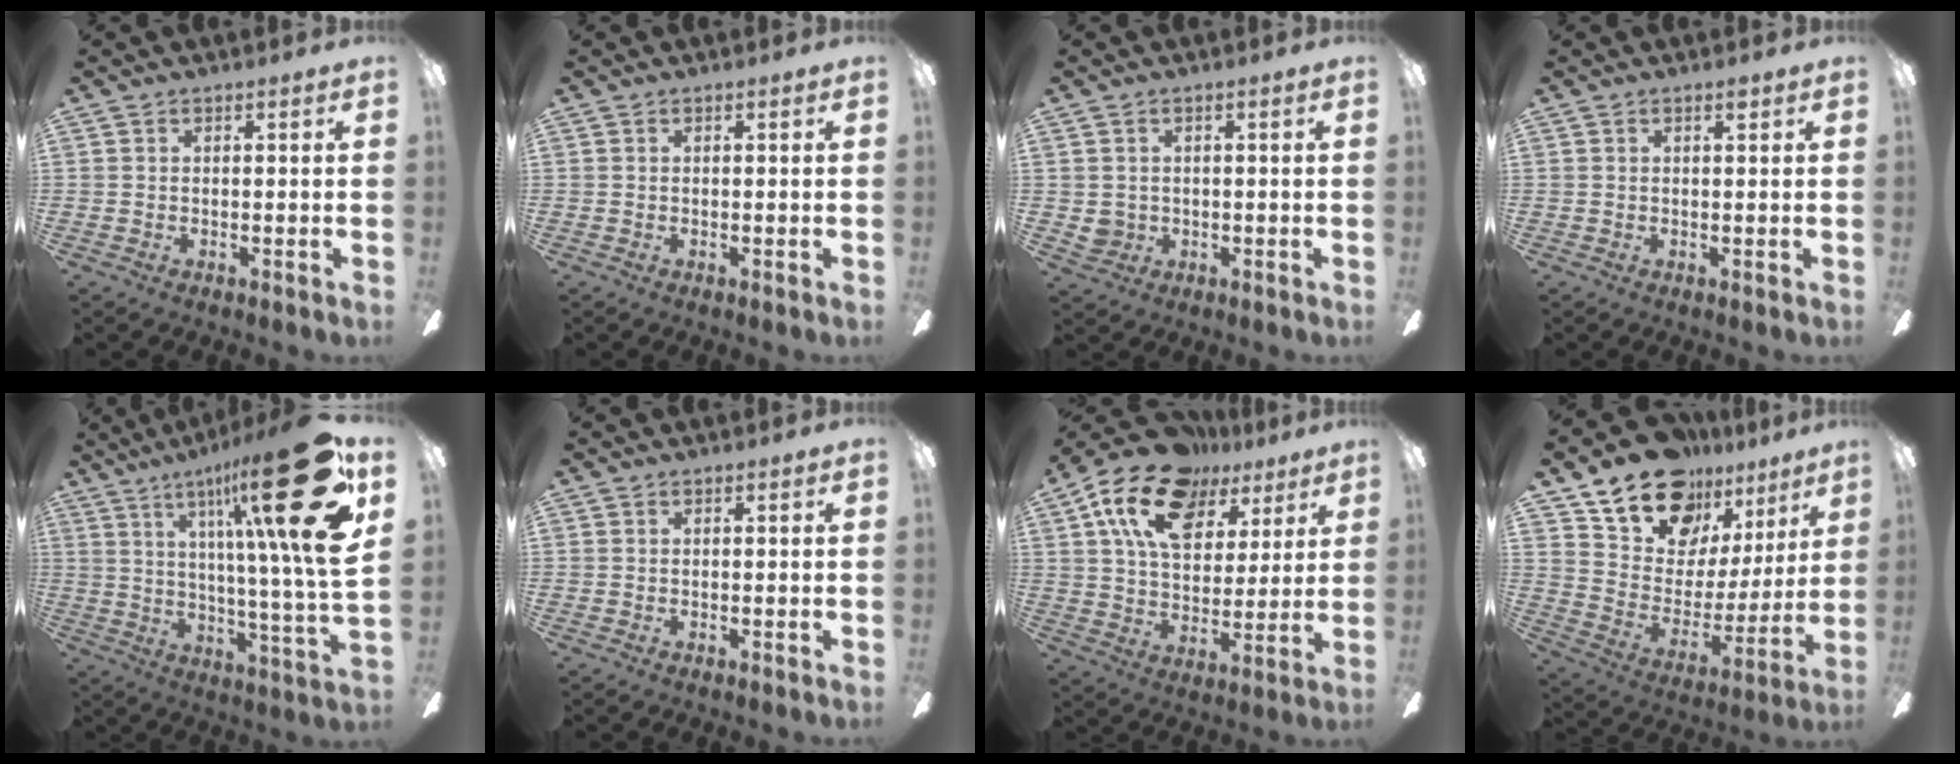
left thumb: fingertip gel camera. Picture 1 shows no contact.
{"total": 0.0}
{"total": 3.2, "force": [0.3, 3.1, 0.6], "torque": [-0.016, 0.007, 0.008]}
{"total": 1.0, "force": [0.8, 0.5, 0.5], "torque": [-0.004, -0.002, 0.012]}
{"total": 28.5, "force": [12.8, 3.7, 25.2], "torque": [-0.386, -0.078, 0.195]}
{"total": 0.0}
{"total": 18.7, "force": [10.6, 11.4, 10.3], "torque": [-0.186, -0.037, 0.193]}
{"total": 19.3, "force": [14.6, 10.8, 6.7], "torque": [-0.125, -0.102, 0.267]}